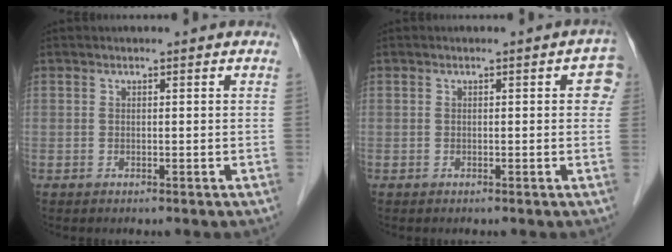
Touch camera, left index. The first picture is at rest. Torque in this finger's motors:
{"motor_torque": [0.87, -0.41, 0.36, 0.05]}